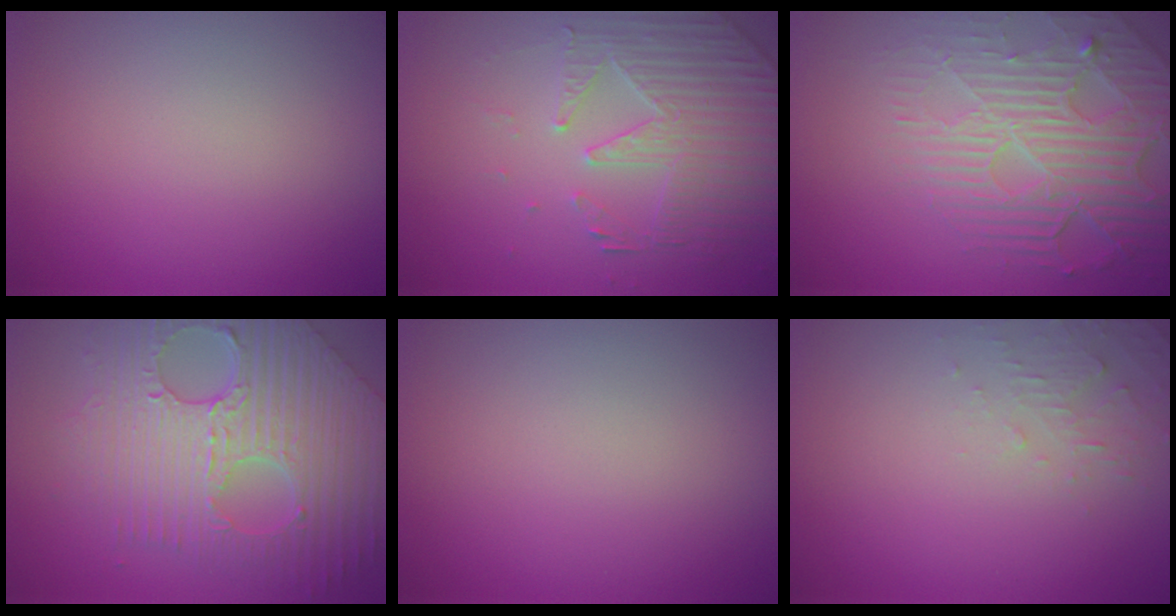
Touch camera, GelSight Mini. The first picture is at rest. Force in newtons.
{"total": 5.0, "press": 3.7, "slide": 3.4}
{"total": 5.6, "press": 4.7, "slide": 3.0}
{"total": 10.3, "press": 7.1, "slide": 7.5}
{"total": 0.0}
{"total": 1.7, "press": 1.7, "slide": 0.2}